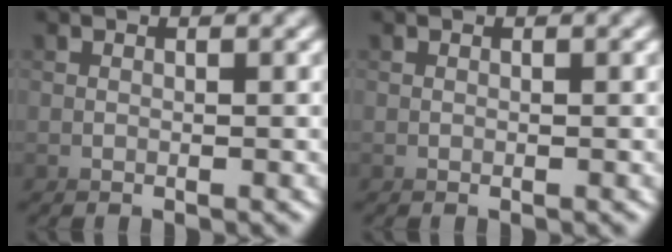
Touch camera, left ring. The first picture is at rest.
{"total": 0.0}